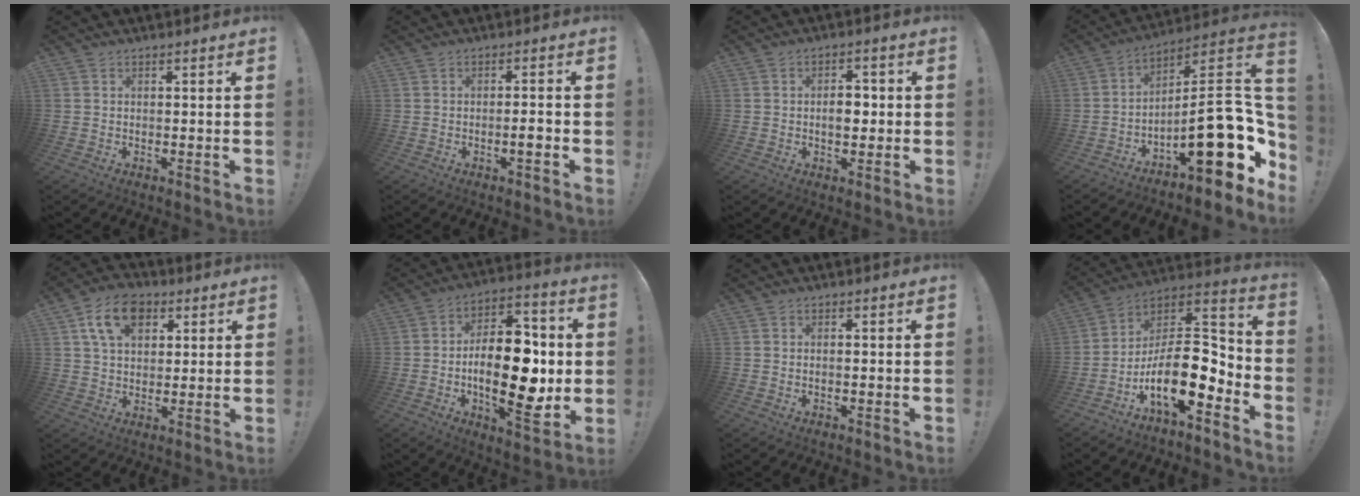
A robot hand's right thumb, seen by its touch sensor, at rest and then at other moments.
{"total": 3.5, "force": [-1.5, 0.1, 3.2], "torque": [-0.049, -0.002, -0.028]}
{"total": 5.1, "force": [-0.7, 3.3, 3.9], "torque": [-0.055, 0.008, -0.016]}
{"total": 25.4, "force": [-7.3, 9.1, 22.6], "torque": [-0.326, 0.033, -0.107]}
{"total": 12.2, "force": [5.4, 8.3, 7.1], "torque": [-0.112, -0.003, 0.102]}
{"total": 22.0, "force": [-1.8, 10.8, 19.1], "torque": [-0.305, 0.006, -0.026]}
{"total": 0.7, "force": [-0.4, -0.2, 0.6], "torque": [-0.008, -0.002, -0.009]}
{"total": 17.9, "force": [-6.1, 7.9, 14.9], "torque": [-0.254, 0.022, -0.097]}